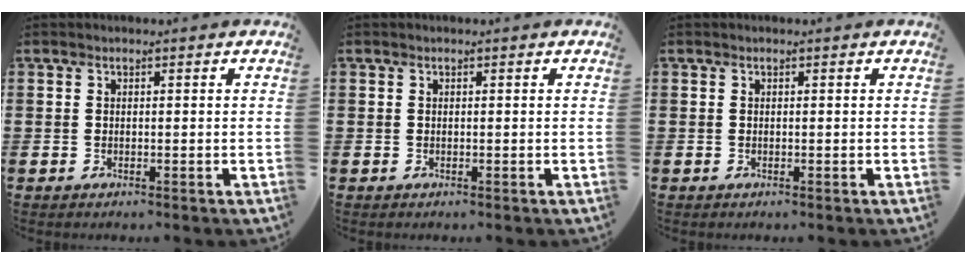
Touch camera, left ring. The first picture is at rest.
{"total": 0.0}
{"total": 0.0}